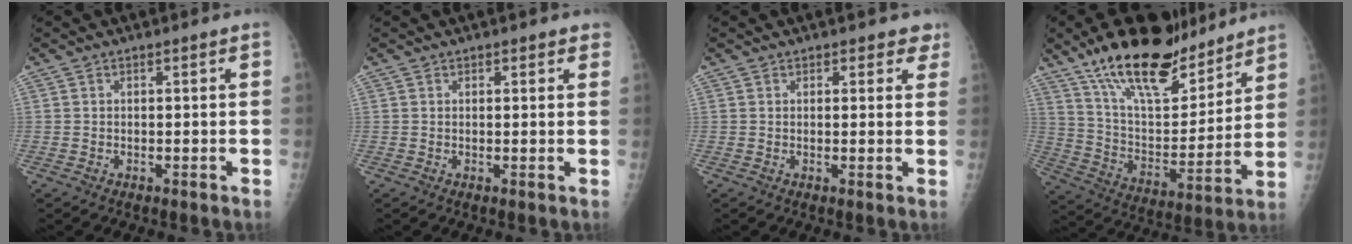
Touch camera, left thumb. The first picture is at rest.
{"total": 1.5, "force": [1.2, 0.8, 0.4], "torque": [0.014, -0.005, 0.008]}
{"total": 2.9, "force": [2.2, 1.8, 0.6], "torque": [0.030, -0.009, 0.016]}
{"total": 22.4, "force": [16.3, 8.5, 12.9], "torque": [-0.172, -0.076, 0.279]}